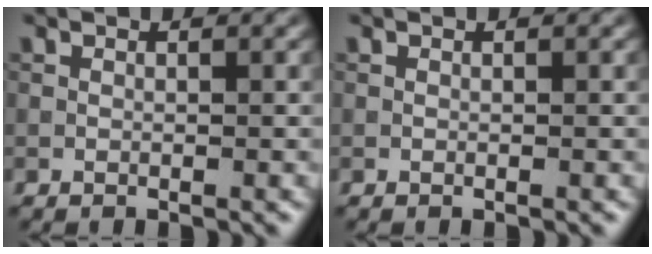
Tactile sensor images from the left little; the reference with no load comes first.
{"total": 0.0}